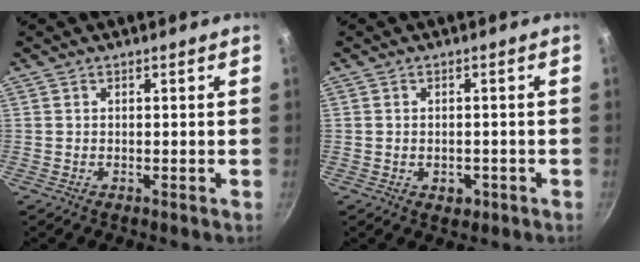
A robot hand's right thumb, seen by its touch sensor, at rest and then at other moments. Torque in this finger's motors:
{"motor_torque": [-0.09, 0.17, -0.43, 0.16, 0.06]}